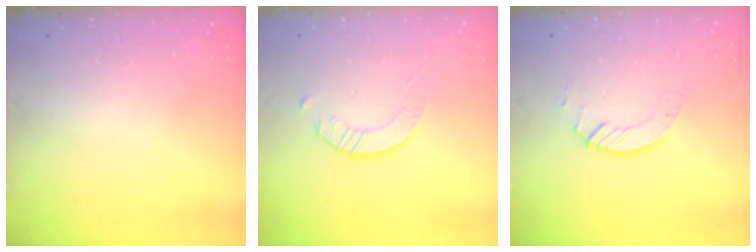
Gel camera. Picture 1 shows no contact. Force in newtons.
{"total": 1.7, "press": 1.7, "slide": 0.2}
{"total": 2.6, "press": 2.6, "slide": 0.3}